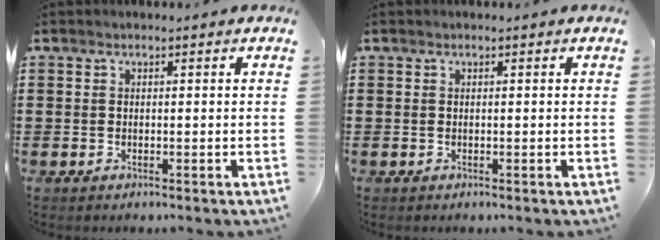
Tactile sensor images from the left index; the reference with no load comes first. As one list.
[{"total": 0.0}]